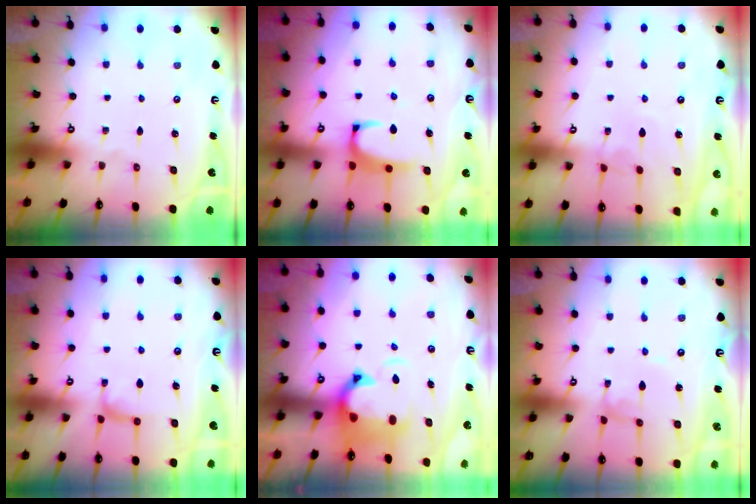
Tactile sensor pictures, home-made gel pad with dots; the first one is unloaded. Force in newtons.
{"total": 2.5, "press": 2.4, "slide": 0.7}
{"total": 2.2, "press": 2.2, "slide": 0.4}
{"total": 2.9, "press": 2.7, "slide": 0.9}
{"total": 3.0, "press": 2.7, "slide": 1.3}
{"total": 2.2, "press": 2.2, "slide": 0.1}